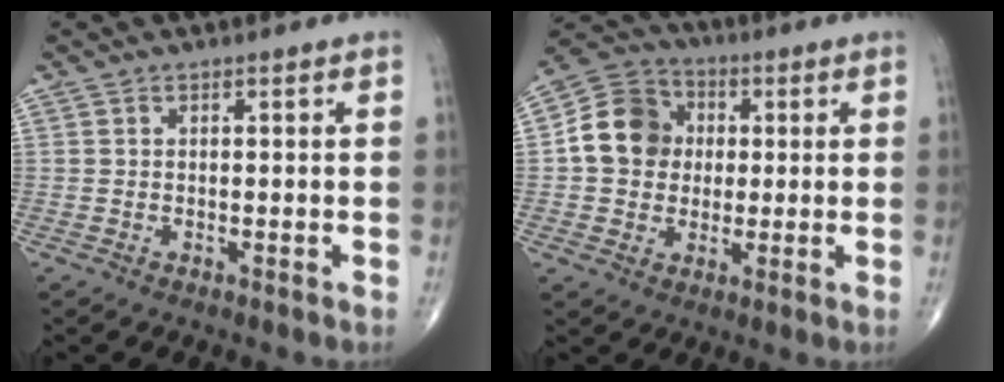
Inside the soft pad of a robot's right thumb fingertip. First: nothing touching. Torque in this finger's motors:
{"motor_torque": [0.39, 2.04, 0.55, -0.22, 0.05]}